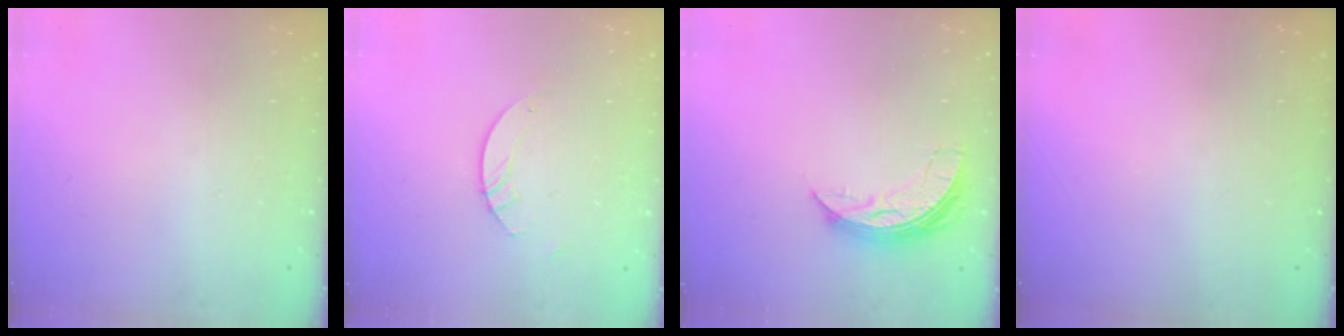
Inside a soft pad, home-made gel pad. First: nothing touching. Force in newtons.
{"total": 3.0, "press": 3.0, "slide": 0.3}
{"total": 7.6, "press": 7.5, "slide": 1.1}
{"total": 0.0}